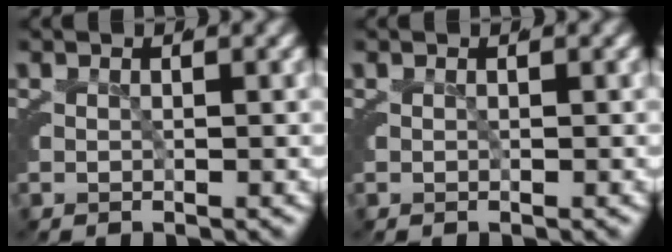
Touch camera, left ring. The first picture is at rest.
{"total": 0.0}